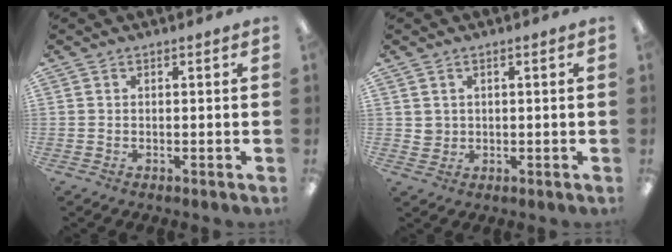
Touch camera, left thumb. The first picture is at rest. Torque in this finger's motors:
{"motor_torque": [-0.13, -0.01, -0.05, -0.05, 0.00]}